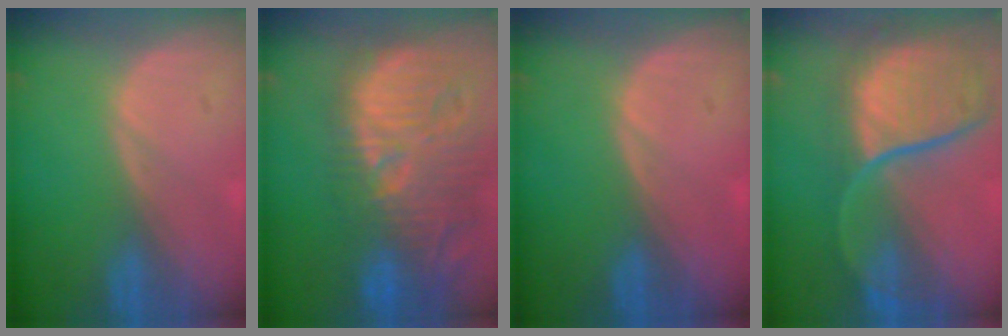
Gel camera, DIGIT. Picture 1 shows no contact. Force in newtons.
{"total": 14.6, "press": 13.0, "slide": 6.6}
{"total": 0.0}
{"total": 12.1, "press": 9.8, "slide": 7.1}